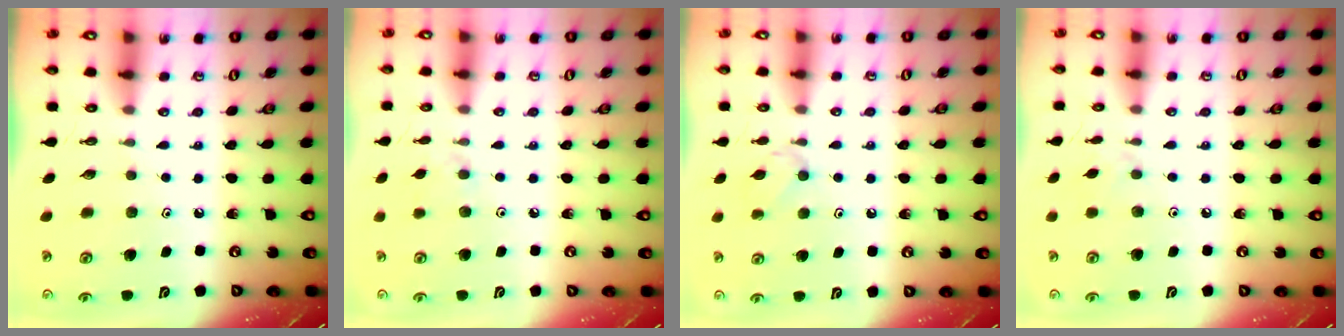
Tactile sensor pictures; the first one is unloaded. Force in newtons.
{"total": 4.5, "press": 4.5, "slide": 0.7}
{"total": 6.0, "press": 5.9, "slide": 0.8}
{"total": 2.6, "press": 2.5, "slide": 0.5}